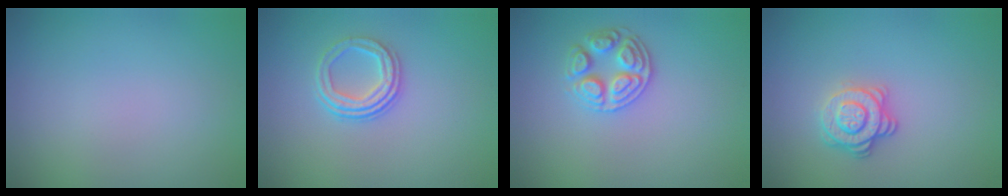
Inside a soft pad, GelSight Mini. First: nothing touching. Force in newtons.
{"total": 3.1, "press": 2.4, "slide": 1.9}
{"total": 2.8, "press": 2.7, "slide": 0.6}
{"total": 2.8, "press": 2.5, "slide": 1.3}